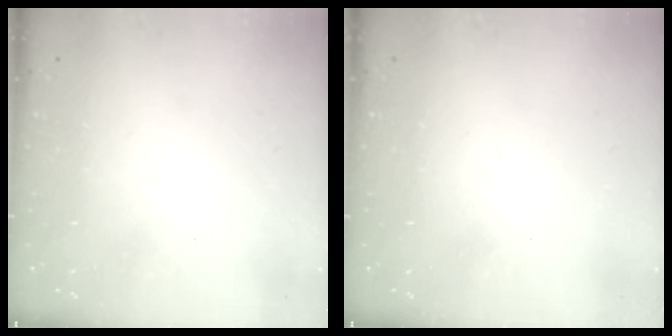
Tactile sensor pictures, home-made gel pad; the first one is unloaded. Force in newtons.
{"total": 0.0}